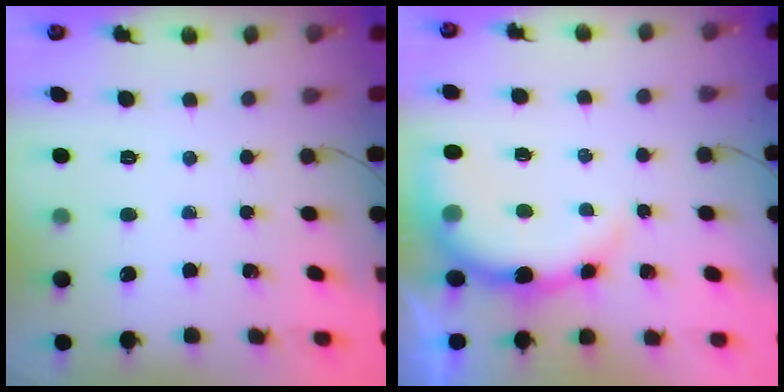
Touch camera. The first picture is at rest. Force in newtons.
{"total": 9.3, "press": 9.1, "slide": 2.0}